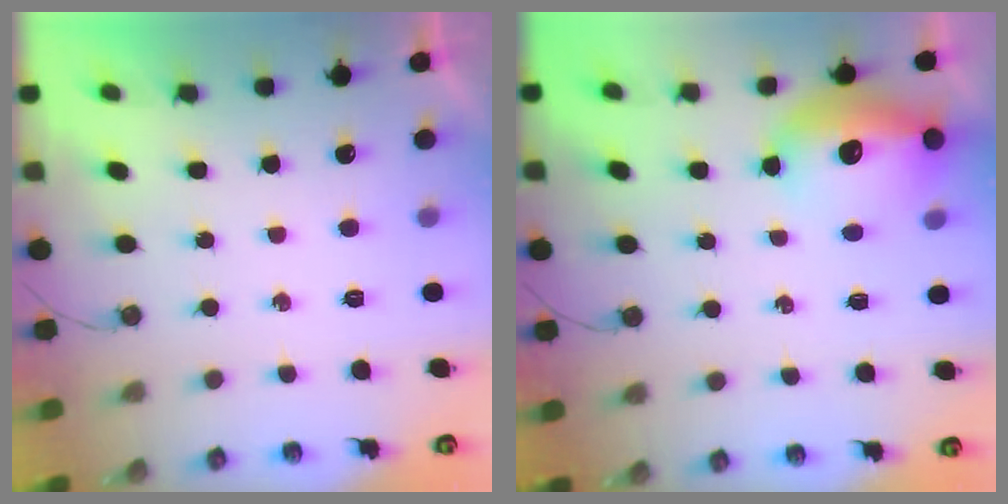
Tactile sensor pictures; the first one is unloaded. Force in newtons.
{"total": 15.6, "press": 15.5, "slide": 1.4}